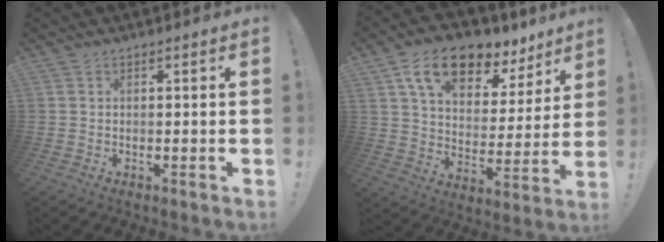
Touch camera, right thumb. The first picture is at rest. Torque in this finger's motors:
{"motor_torque": [1.05, 3.64, 0.47, 0.04, 0.10]}